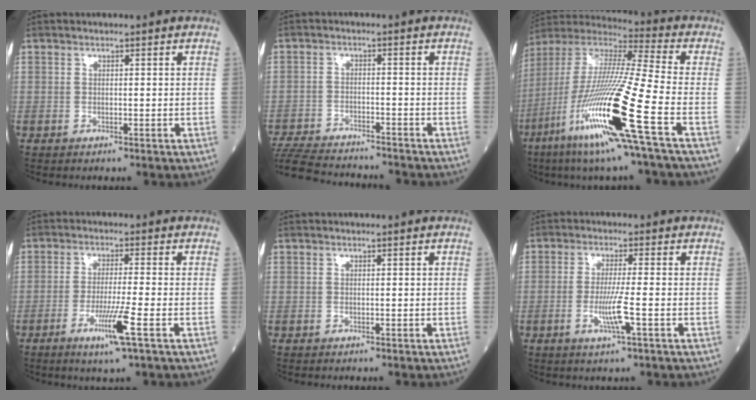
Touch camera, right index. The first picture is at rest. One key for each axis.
{"total": 14.7, "fx": -13.6, "fy": 2.6, "fz": 5.1, "tx": -0.115, "ty": -0.017, "tz": -0.209}
{"total": 22.4, "fx": -8.7, "fy": -0.4, "fz": 20.7, "tx": -0.441, "ty": -0.049, "tz": -0.177}
{"total": 6.5, "fx": -2.9, "fy": -0.8, "fz": 5.7, "tx": -0.108, "ty": -0.019, "tz": -0.055}
{"total": 0.0}
{"total": 5.1, "fx": -1.5, "fy": -0.4, "fz": 4.8, "tx": -0.094, "ty": -0.011, "tz": -0.031}